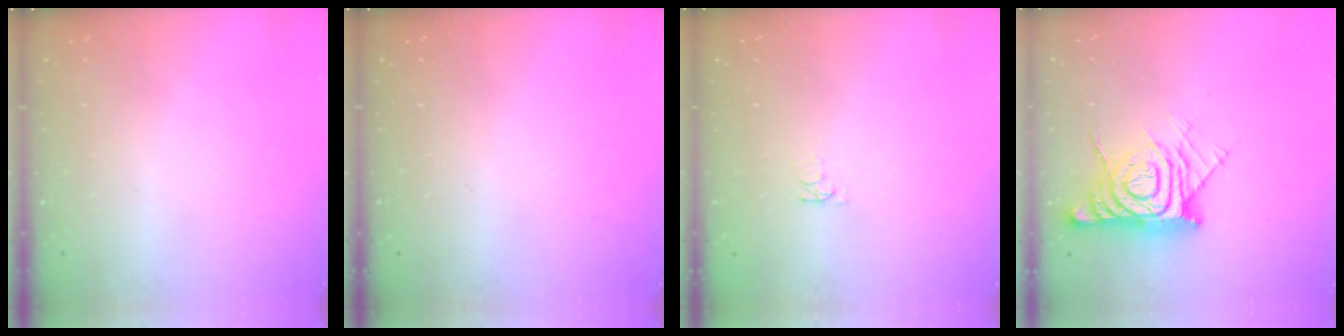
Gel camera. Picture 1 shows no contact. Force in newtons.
{"total": 0.0}
{"total": 3.4, "press": 3.4, "slide": 0.4}
{"total": 13.0, "press": 13.0, "slide": 1.0}